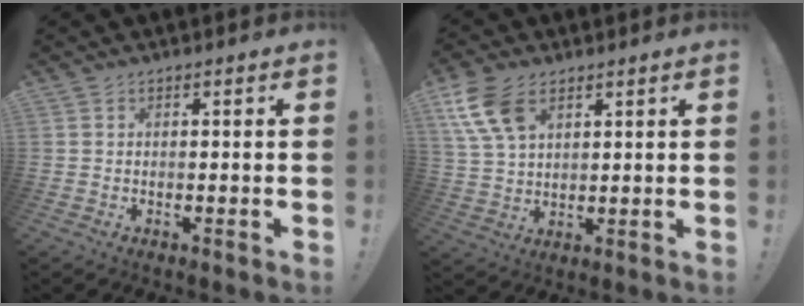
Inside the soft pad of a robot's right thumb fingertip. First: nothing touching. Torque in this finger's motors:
{"motor_torque": [0.67, 0.84, 0.82, 0.52, 0.07]}